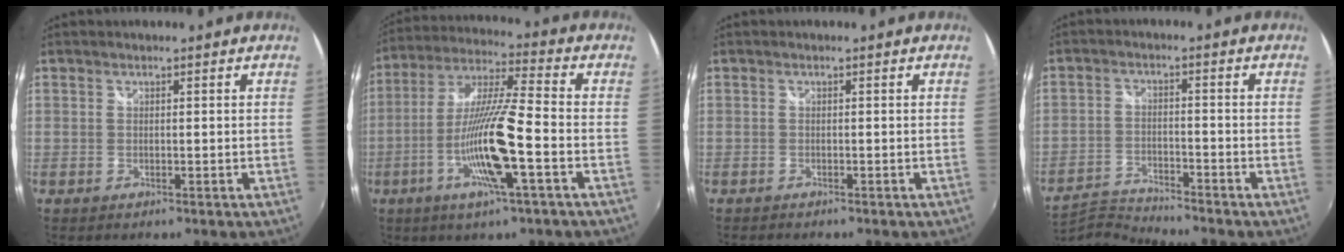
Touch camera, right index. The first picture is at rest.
{"total": 15.4, "force": [-5.5, 0.9, 14.3], "torque": [-0.283, -0.012, -0.107]}
{"total": 1.0, "force": [-1.0, 0.2, 0.1], "torque": [-0.006, -0.007, -0.019]}
{"total": 7.6, "force": [-7.6, -0.2, 0.6], "torque": [-0.035, 0.006, -0.154]}